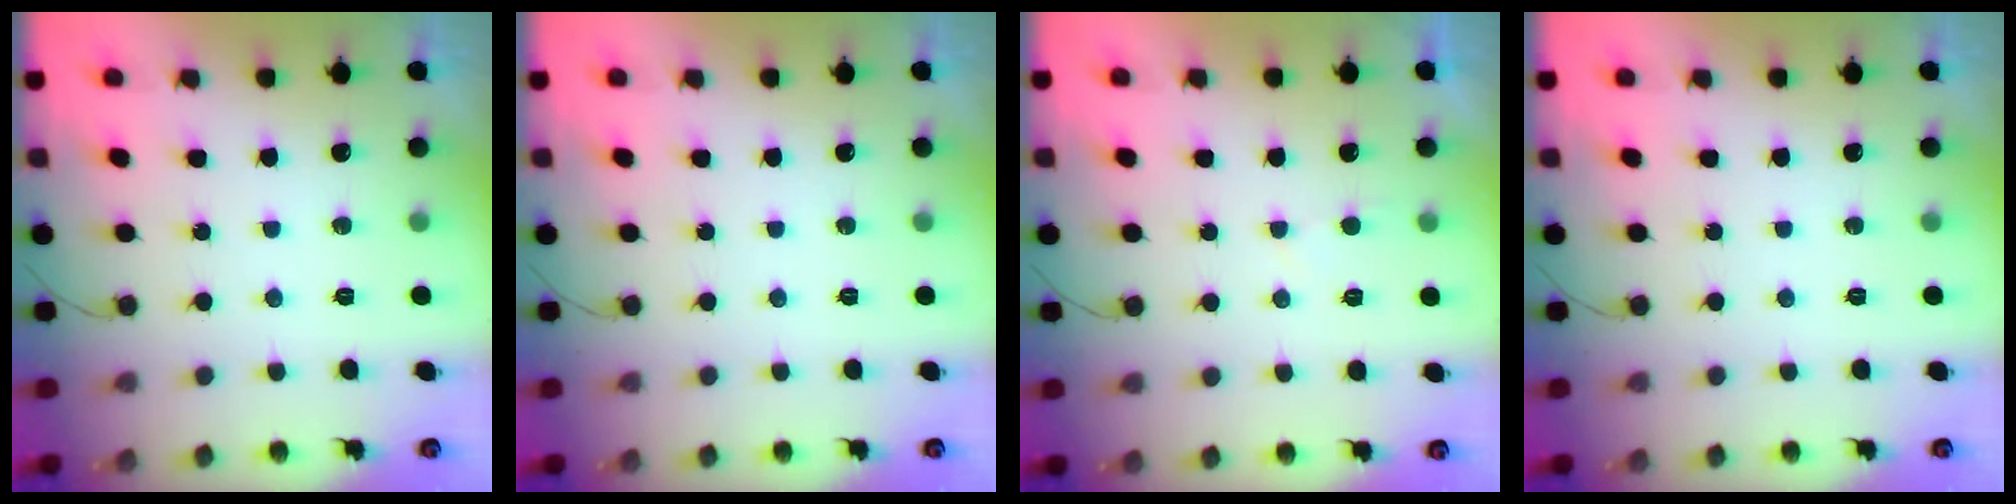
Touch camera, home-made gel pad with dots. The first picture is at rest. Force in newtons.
{"total": 0.0}
{"total": 1.7, "press": 1.6, "slide": 0.2}
{"total": 0.0}